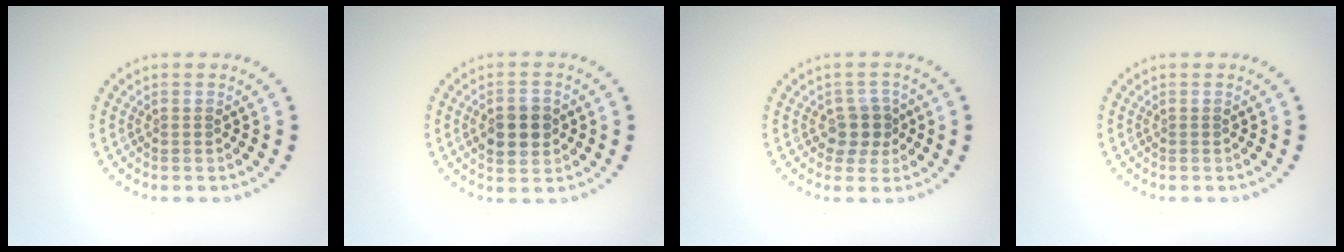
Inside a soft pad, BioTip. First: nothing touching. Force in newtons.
{"total": 3.8, "press": 3.8, "slide": 0.1}
{"total": 2.5, "press": 2.1, "slide": 1.4}
{"total": 0.0}